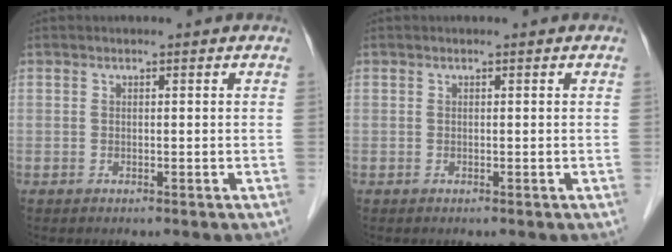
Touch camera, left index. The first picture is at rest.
{"total": 0.0}